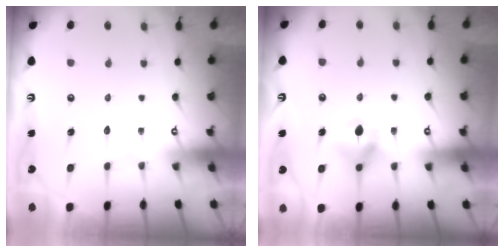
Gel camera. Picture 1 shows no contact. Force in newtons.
{"total": 7.4, "press": 7.3, "slide": 0.6}